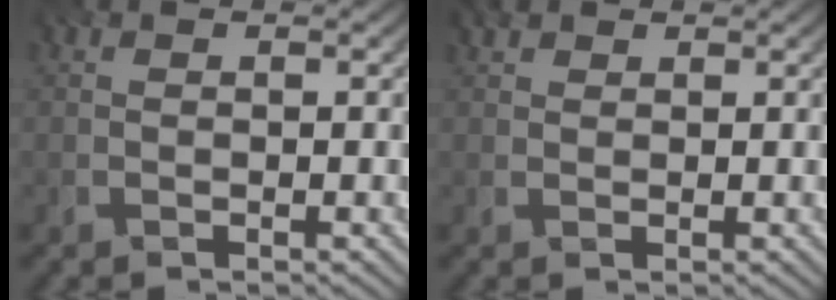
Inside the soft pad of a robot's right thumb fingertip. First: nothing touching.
{"total": 1.6, "force": [1.1, 1.0, 0.7], "torque": [-0.016, 0.005, 0.022]}